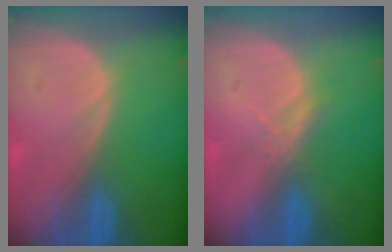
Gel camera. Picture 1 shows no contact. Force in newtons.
{"total": 1.8, "press": 1.6, "slide": 0.7}